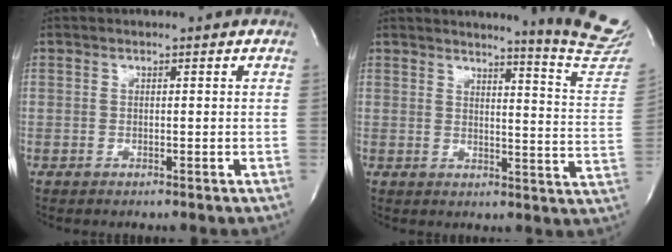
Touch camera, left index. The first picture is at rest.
{"total": 13.7, "force": [13.1, -2.1, 3.6], "torque": [-0.045, -0.132, 0.129]}